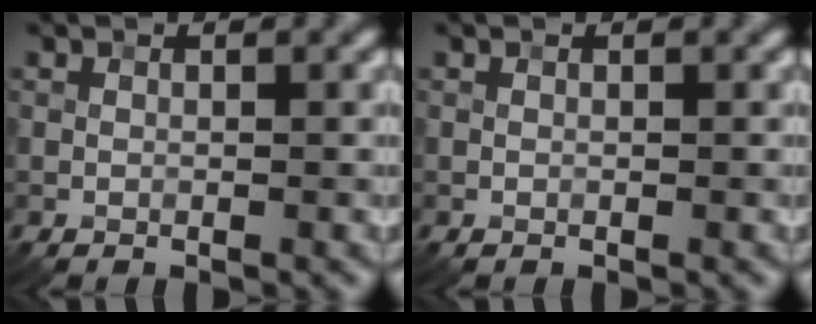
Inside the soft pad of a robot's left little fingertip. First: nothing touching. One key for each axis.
{"total": 0.0}